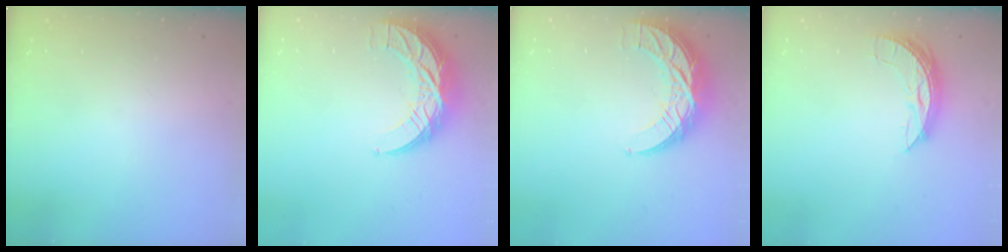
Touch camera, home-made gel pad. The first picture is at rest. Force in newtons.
{"total": 11.8, "press": 11.8, "slide": 0.8}
{"total": 11.8, "press": 11.8, "slide": 0.8}
{"total": 6.8, "press": 6.8, "slide": 0.4}